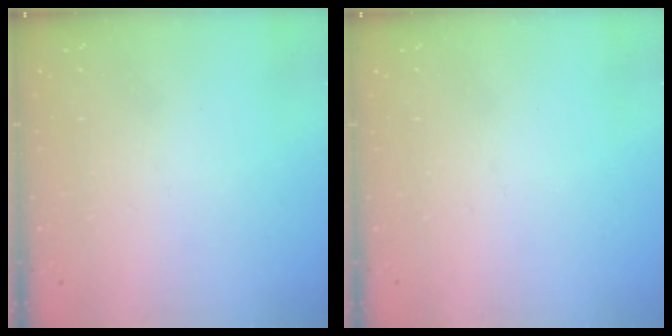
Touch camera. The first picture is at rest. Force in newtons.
{"total": 0.0}